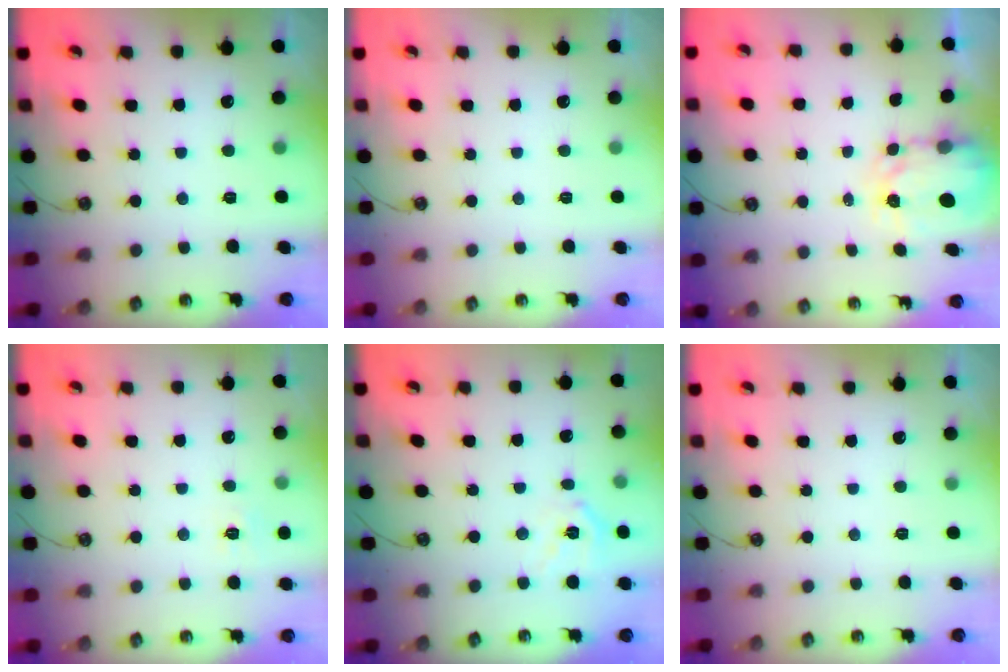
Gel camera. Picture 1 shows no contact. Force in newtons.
{"total": 0.0}
{"total": 3.9, "press": 3.9, "slide": 0.3}
{"total": 5.0, "press": 4.9, "slide": 0.6}
{"total": 11.2, "press": 11.1, "slide": 1.6}
{"total": 0.0}